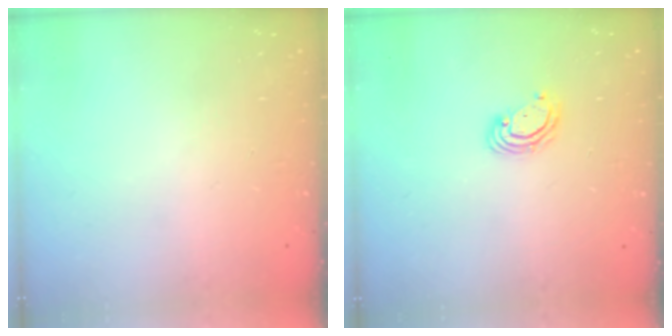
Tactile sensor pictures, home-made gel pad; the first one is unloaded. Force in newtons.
{"total": 4.9, "press": 4.9, "slide": 0.4}